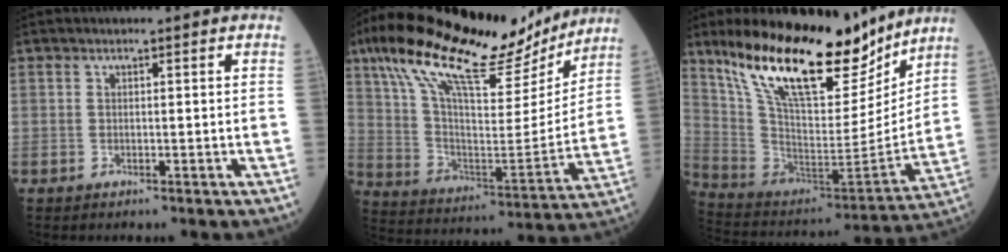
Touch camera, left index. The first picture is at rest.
{"total": 26.3, "force": [19.9, 6.7, 15.8], "torque": [-0.276, 0.025, 0.317]}
{"total": 22.8, "force": [17.2, 6.6, 13.5], "torque": [-0.228, -0.024, 0.299]}